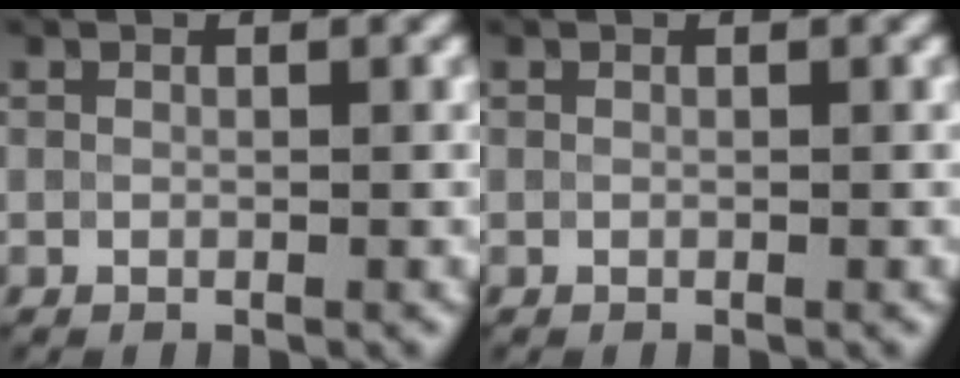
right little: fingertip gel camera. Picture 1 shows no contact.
{"total": 0.0}